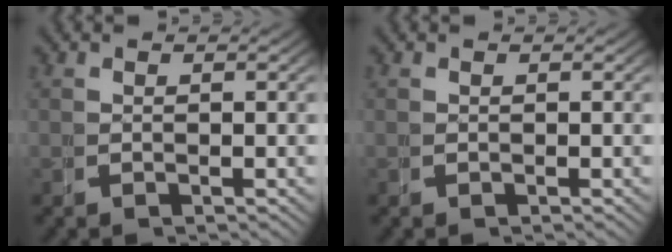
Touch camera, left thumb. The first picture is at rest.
{"total": 0.0}